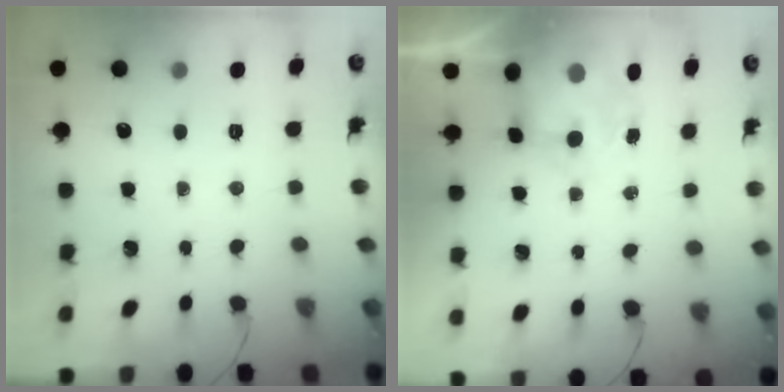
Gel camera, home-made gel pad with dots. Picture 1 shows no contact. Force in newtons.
{"total": 7.1, "press": 6.9, "slide": 1.3}